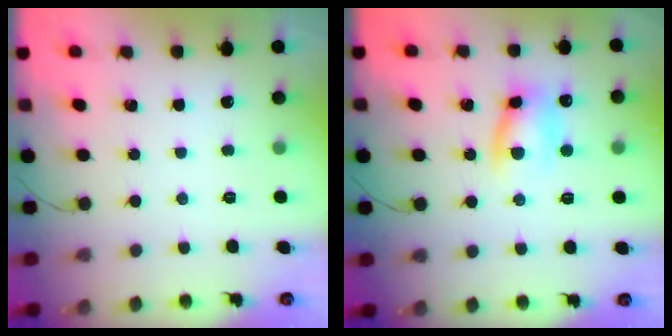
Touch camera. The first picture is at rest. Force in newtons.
{"total": 9.4, "press": 9.3, "slide": 1.3}